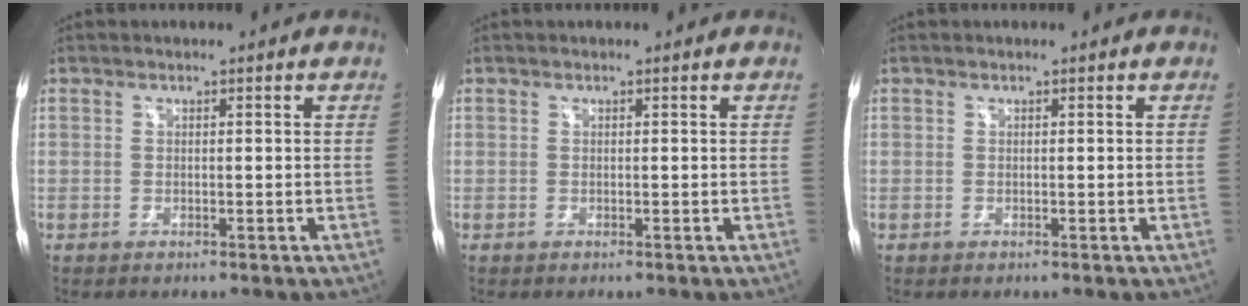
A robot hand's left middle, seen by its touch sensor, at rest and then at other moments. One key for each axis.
{"total": 0.0}
{"total": 0.0}